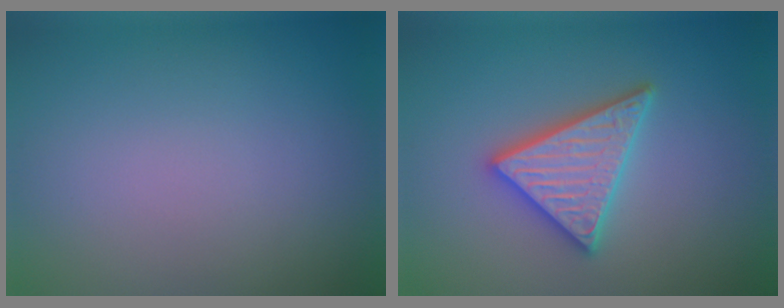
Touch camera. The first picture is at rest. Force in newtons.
{"total": 5.0, "press": 5.0, "slide": 0.6}